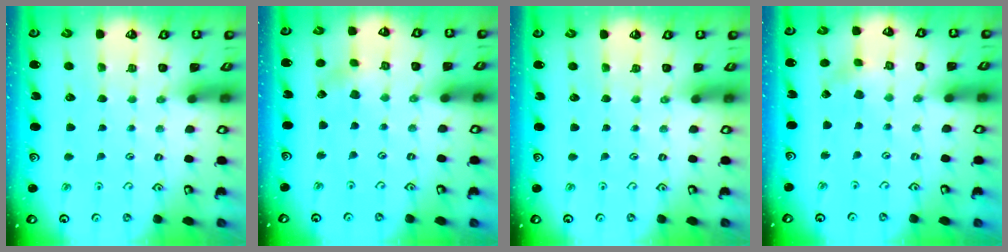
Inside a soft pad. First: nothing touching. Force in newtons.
{"total": 2.8, "press": 2.8, "slide": 0.5}
{"total": 0.0}
{"total": 1.8, "press": 1.8, "slide": 0.3}